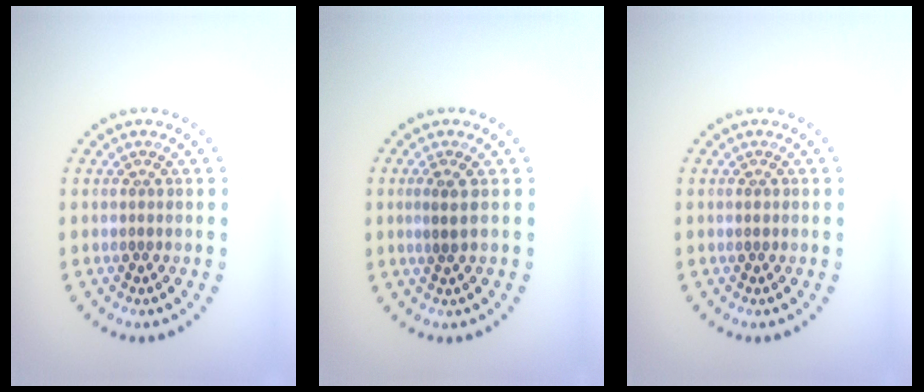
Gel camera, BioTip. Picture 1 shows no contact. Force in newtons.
{"total": 1.5, "press": 1.2, "slide": 0.9}
{"total": 0.6, "press": 0.6, "slide": 0.1}